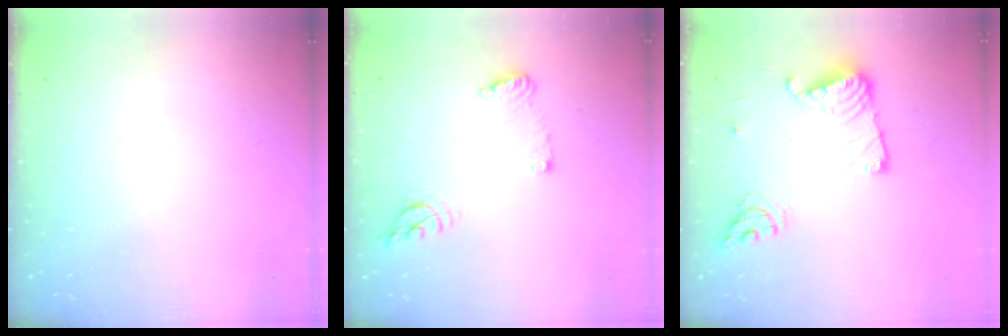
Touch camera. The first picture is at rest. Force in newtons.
{"total": 8.1, "press": 8.1, "slide": 0.4}
{"total": 13.5, "press": 13.4, "slide": 1.2}